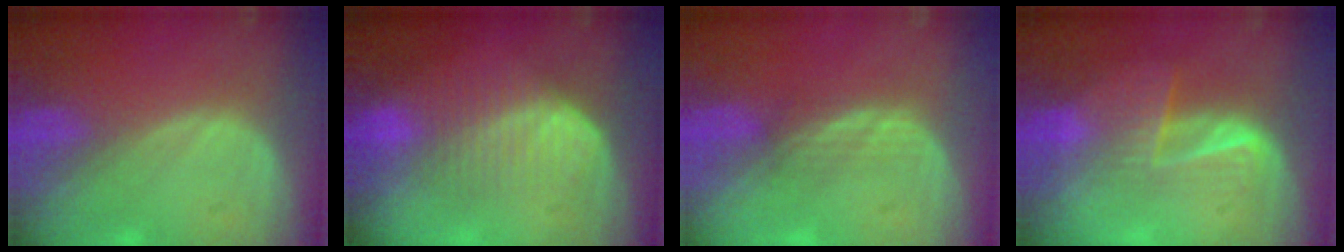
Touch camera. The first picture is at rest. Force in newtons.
{"total": 6.9, "press": 6.8, "slide": 1.4}
{"total": 2.3, "press": 2.2, "slide": 0.6}
{"total": 6.9, "press": 5.6, "slide": 4.0}